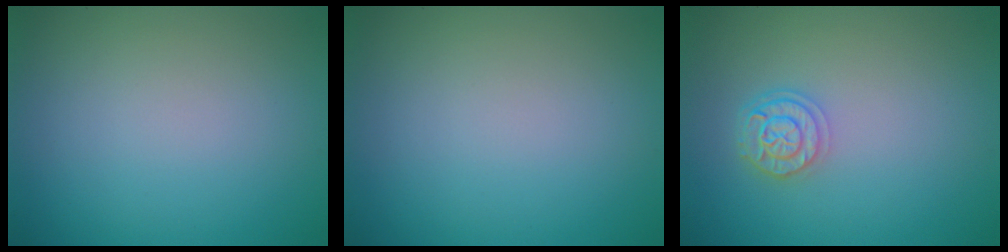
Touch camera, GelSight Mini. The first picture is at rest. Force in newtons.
{"total": 0.0}
{"total": 2.3, "press": 1.9, "slide": 1.3}